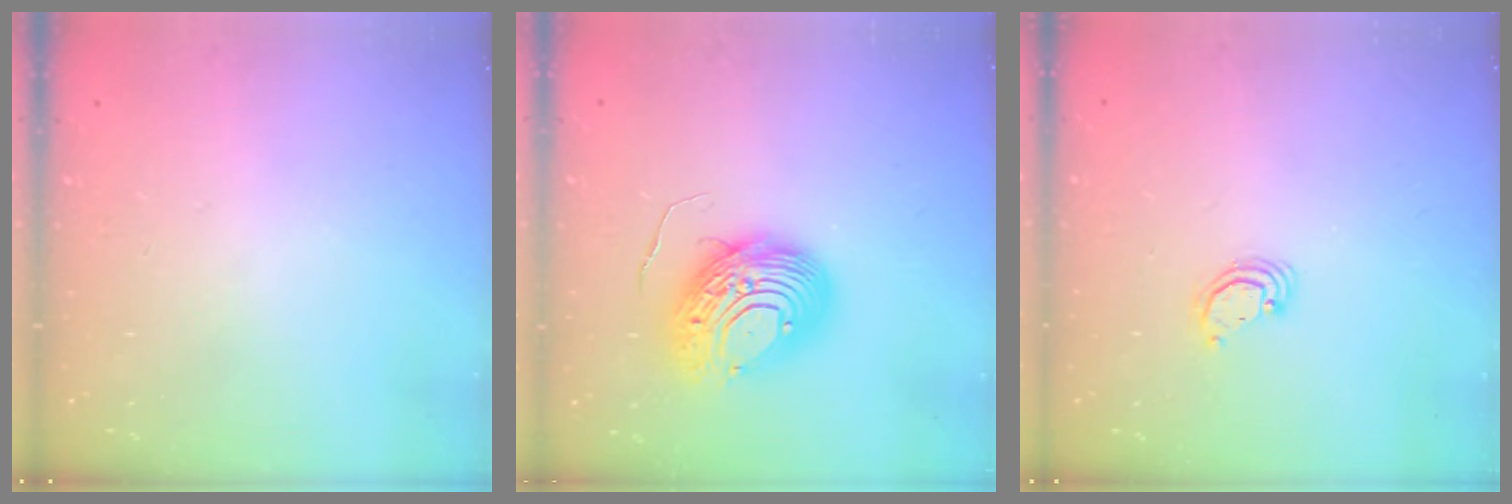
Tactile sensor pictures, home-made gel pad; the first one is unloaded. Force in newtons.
{"total": 12.5, "press": 12.4, "slide": 1.3}
{"total": 2.7, "press": 2.7, "slide": 0.2}